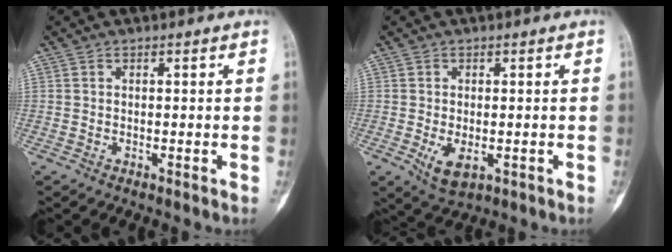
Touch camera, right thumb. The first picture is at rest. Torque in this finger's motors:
{"motor_torque": [0.21, 0.03, 0.74, 0.02, 0.15]}